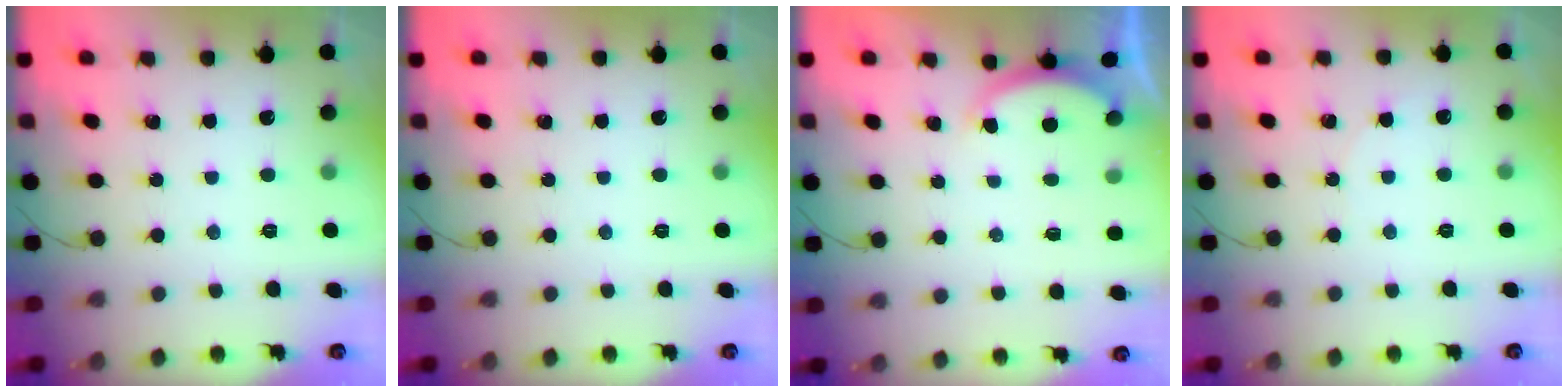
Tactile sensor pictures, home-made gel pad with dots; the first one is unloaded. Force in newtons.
{"total": 0.0}
{"total": 1.3, "press": 1.2, "slide": 0.5}
{"total": 3.7, "press": 3.0, "slide": 2.1}